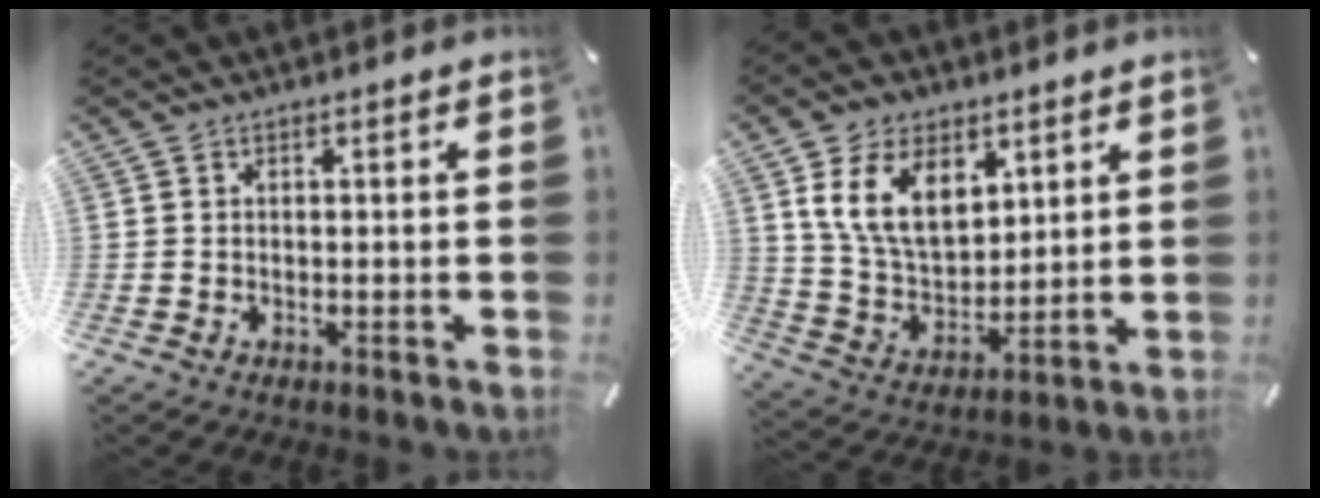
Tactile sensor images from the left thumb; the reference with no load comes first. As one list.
[{"total": 13.8, "force": [6.3, 9.2, 8.1], "torque": [-0.178, -0.017, 0.117]}]